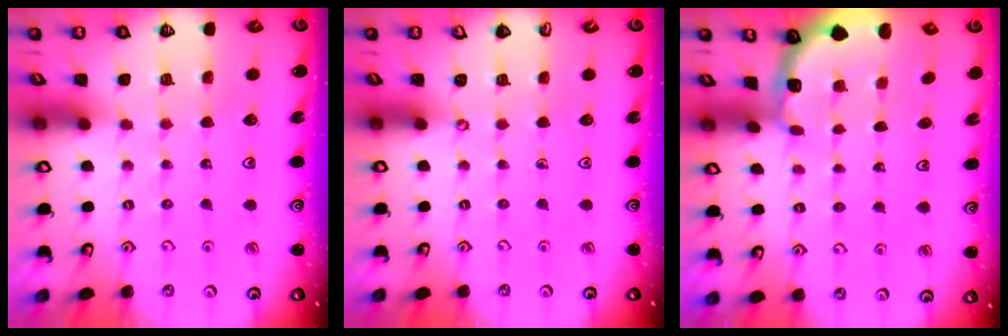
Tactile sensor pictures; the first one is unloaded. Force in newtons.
{"total": 0.0}
{"total": 1.7, "press": 1.7, "slide": 0.4}